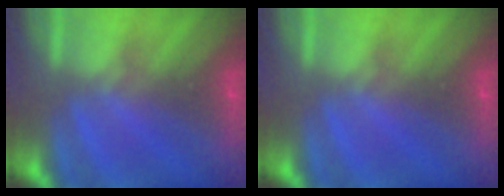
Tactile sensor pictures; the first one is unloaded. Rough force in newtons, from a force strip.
{"total": 0.0}